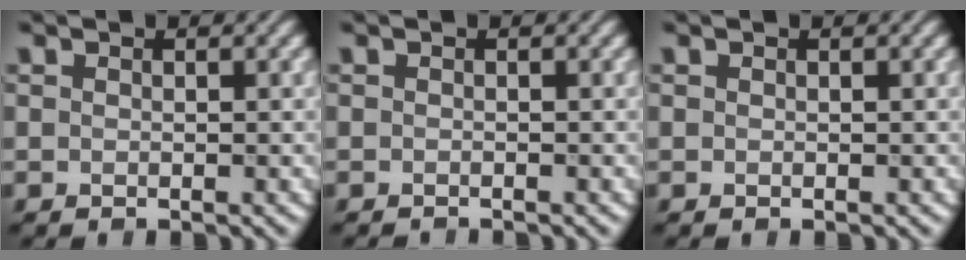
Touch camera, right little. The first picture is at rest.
{"total": 0.7, "force": [-0.7, 0.1, 0.2], "torque": [0.000, -0.004, -0.013]}
{"total": 0.0}